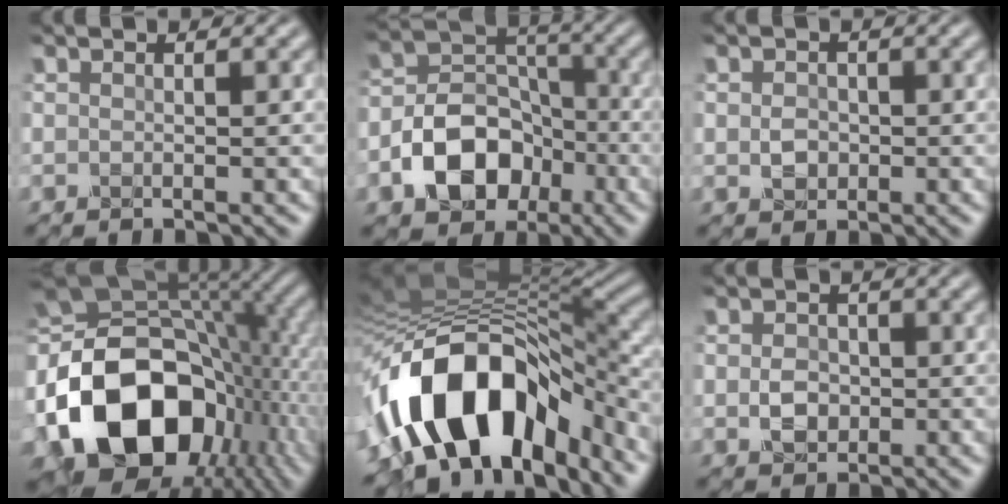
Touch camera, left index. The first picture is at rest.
{"total": 8.1, "force": [-3.6, 5.8, 4.4], "torque": [-0.076, -0.002, -0.068]}
{"total": 1.8, "force": [-0.3, 1.5, 1.0], "torque": [-0.023, -0.002, -0.006]}
{"total": 18.0, "force": [-3.8, 12.7, 12.1], "torque": [-0.239, -0.028, -0.060]}
{"total": 14.2, "force": [-7.1, 7.7, 9.6], "torque": [-0.161, 0.013, -0.126]}
{"total": 2.5, "force": [-0.5, 2.0, 1.5], "torque": [-0.032, -0.001, -0.012]}